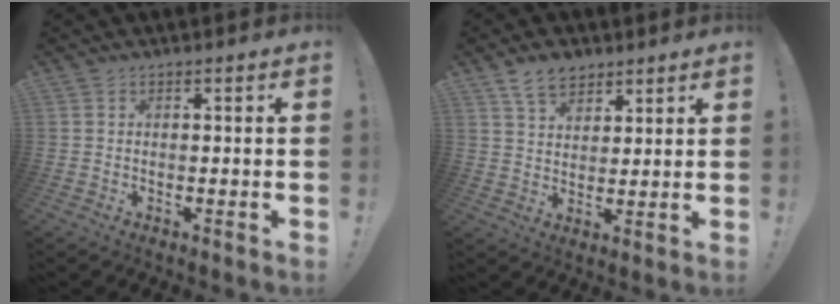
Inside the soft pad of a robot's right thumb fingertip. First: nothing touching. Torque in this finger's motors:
{"motor_torque": [-0.63, 0.76, 0.66, 0.43, 0.00]}